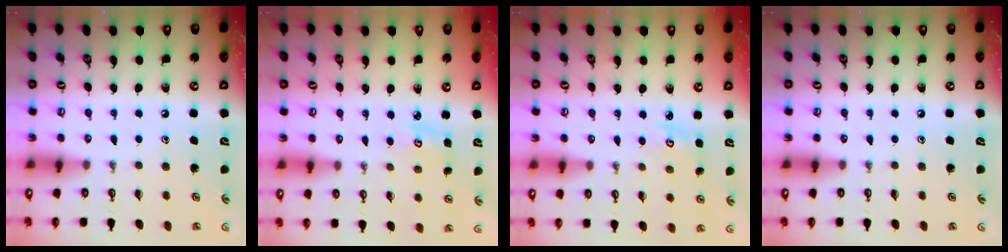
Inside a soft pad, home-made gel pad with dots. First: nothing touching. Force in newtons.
{"total": 4.1, "press": 4.1, "slide": 0.3}
{"total": 3.1, "press": 3.1, "slide": 0.4}
{"total": 0.0}